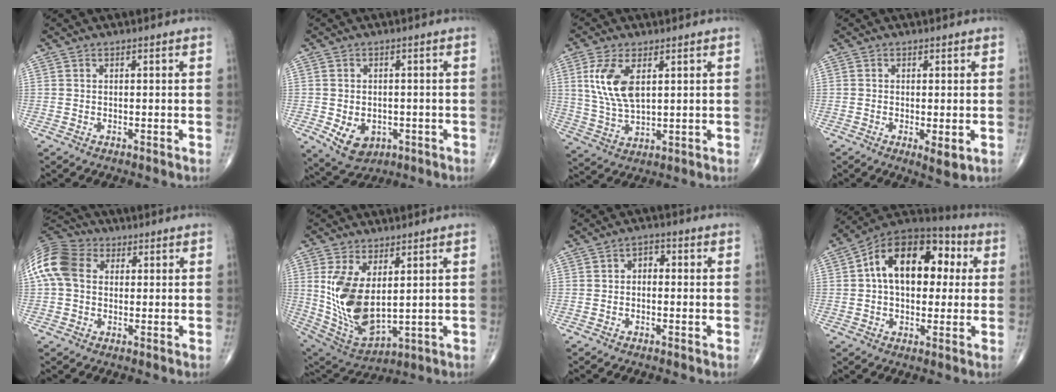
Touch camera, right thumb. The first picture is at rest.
{"total": 6.9, "force": [-2.0, 5.1, 4.2], "torque": [-0.059, 0.004, -0.017]}
{"total": 9.8, "force": [3.1, 4.7, 8.0], "torque": [-0.165, -0.010, 0.067]}
{"total": 3.4, "force": [-0.8, 1.1, 3.1], "torque": [-0.053, -0.012, -0.013]}
{"total": 11.6, "force": [1.8, 8.7, 7.5], "torque": [-0.153, 0.028, 0.023]}
{"total": 14.3, "force": [2.6, 7.4, 11.9], "torque": [-0.221, -0.022, 0.077]}
{"total": 2.4, "force": [-0.2, 1.7, 1.6], "torque": [-0.009, 0.011, -0.015]}
{"total": 18.5, "force": [3.3, 11.4, 14.2], "torque": [-0.188, 0.035, 0.042]}